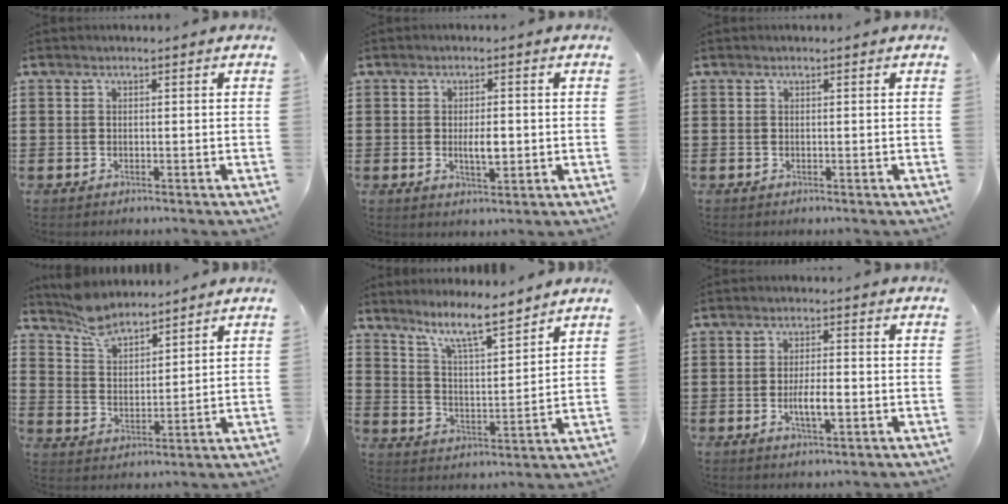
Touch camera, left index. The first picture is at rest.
{"total": 3.7, "force": [-0.2, 1.3, 3.5], "torque": [-0.055, -0.004, -0.005]}
{"total": 0.0}
{"total": 6.1, "force": [5.5, 1.9, 1.8], "torque": [-0.056, -0.011, 0.105]}
{"total": 7.7, "force": [6.6, 0.4, 3.8], "torque": [-0.087, -0.035, 0.115]}
{"total": 4.5, "force": [-1.0, 1.3, 4.1], "torque": [-0.078, 0.000, -0.020]}